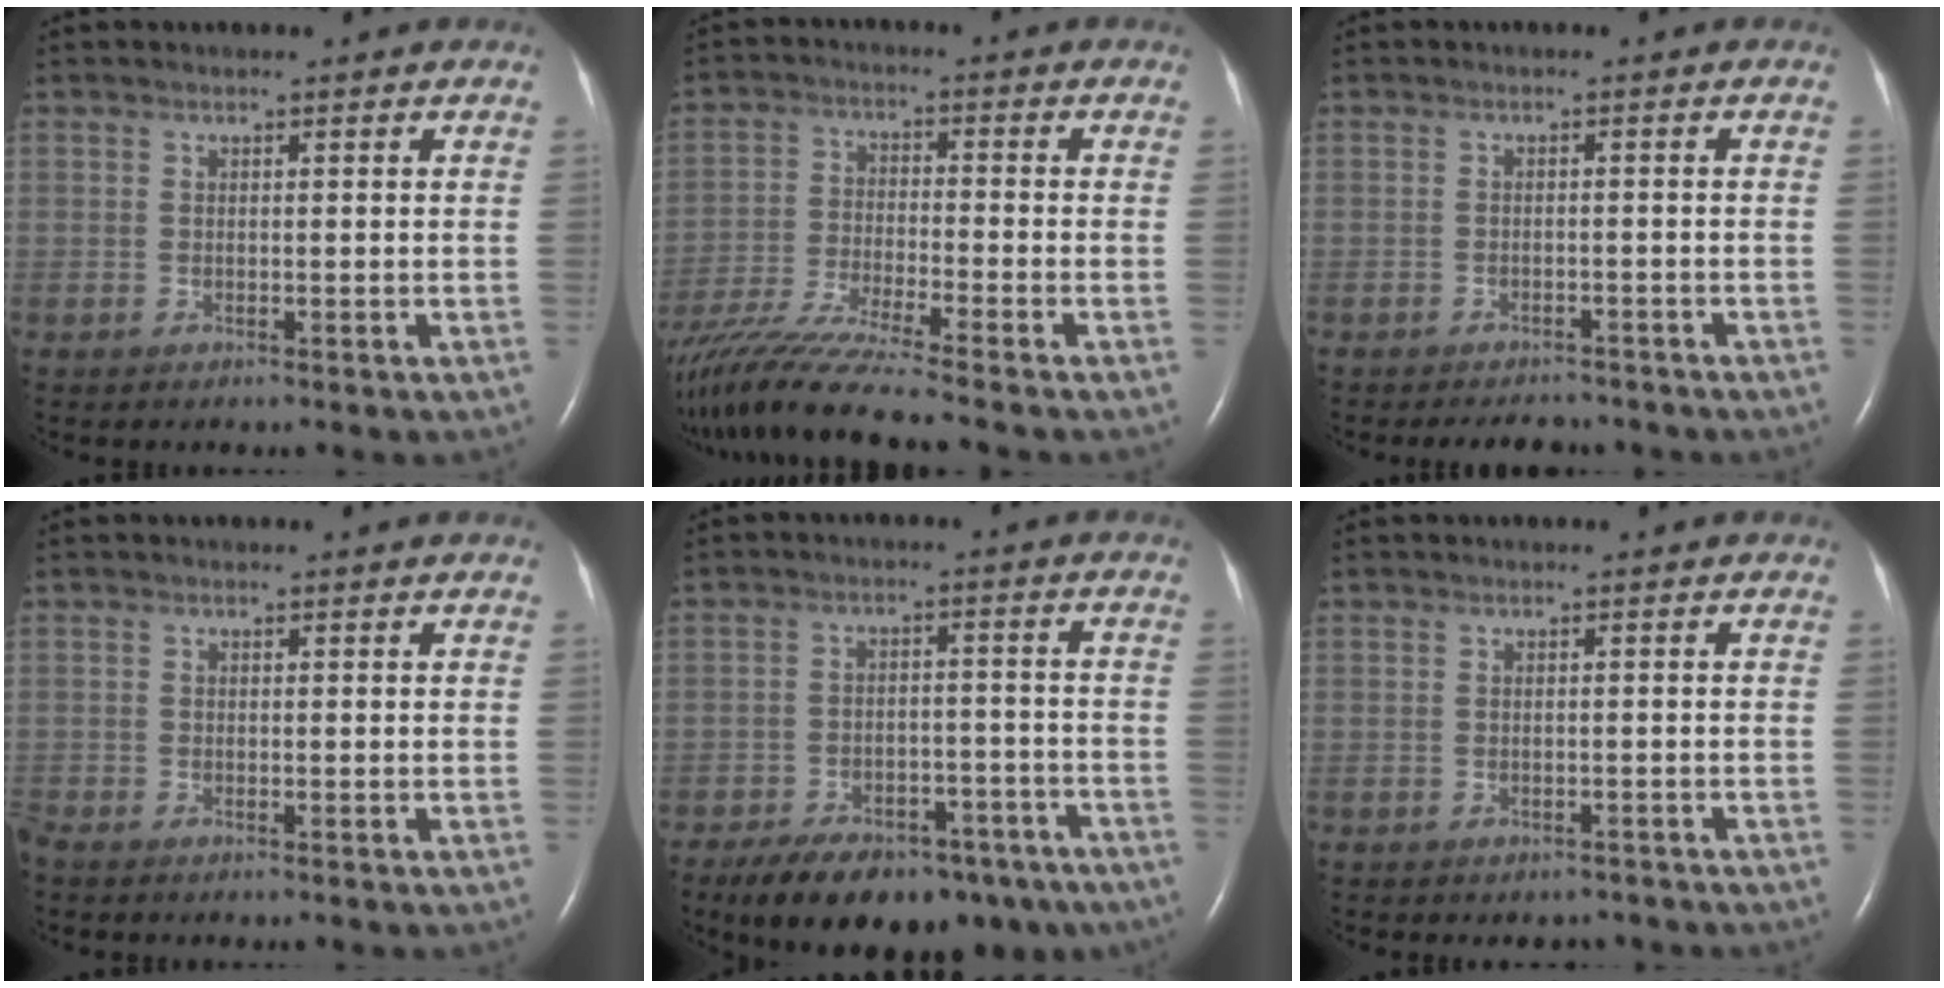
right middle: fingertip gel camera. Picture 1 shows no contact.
{"total": 12.4, "force": [-10.7, -1.6, 6.1], "torque": [-0.105, -0.034, -0.190]}
{"total": 5.1, "force": [-4.6, 1.8, 1.3], "torque": [-0.020, -0.003, -0.059]}
{"total": 0.9, "force": [-0.9, 0.0, 0.2], "torque": [-0.013, -0.005, -0.017]}
{"total": 17.9, "force": [-12.9, 8.5, 9.1], "torque": [-0.132, 0.010, -0.178]}
{"total": 2.3, "force": [-2.0, 1.2, 0.3], "torque": [-0.008, 0.003, -0.024]}